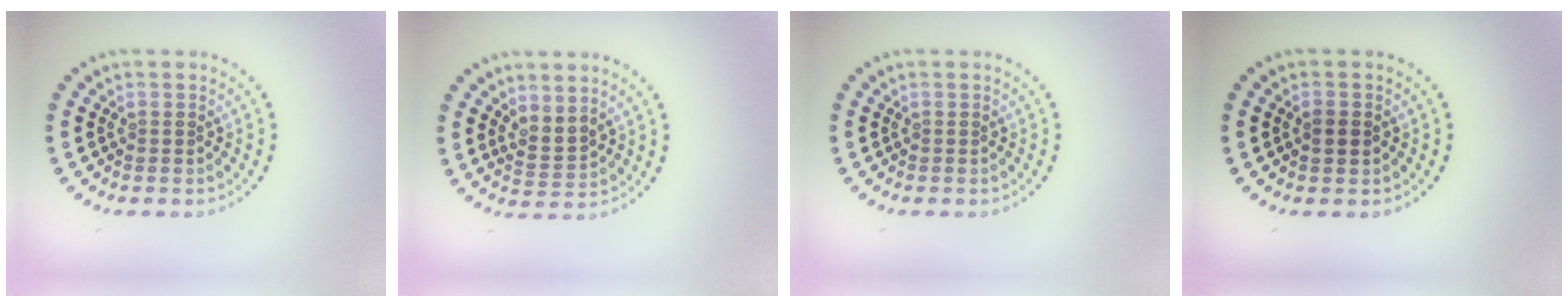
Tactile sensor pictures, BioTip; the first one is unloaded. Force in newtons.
{"total": 2.0, "press": 1.6, "slide": 1.2}
{"total": 0.0}
{"total": 1.6, "press": 1.6, "slide": 0.1}